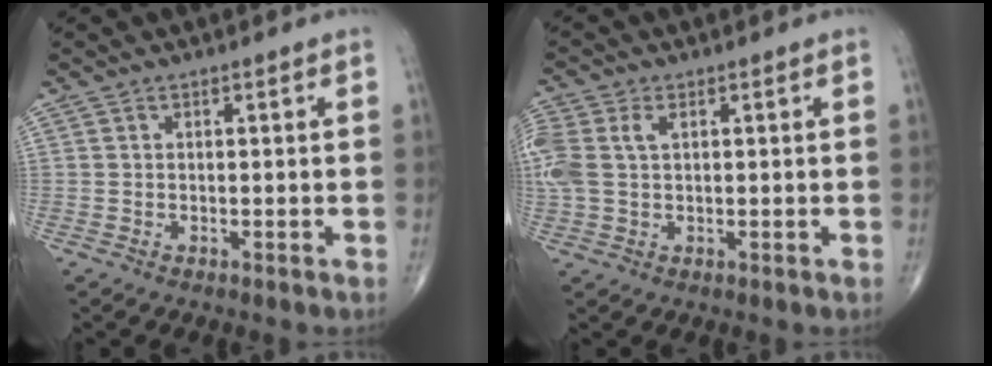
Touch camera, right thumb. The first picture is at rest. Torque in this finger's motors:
{"motor_torque": [0.18, 0.10, 0.64, 0.27, 0.21]}